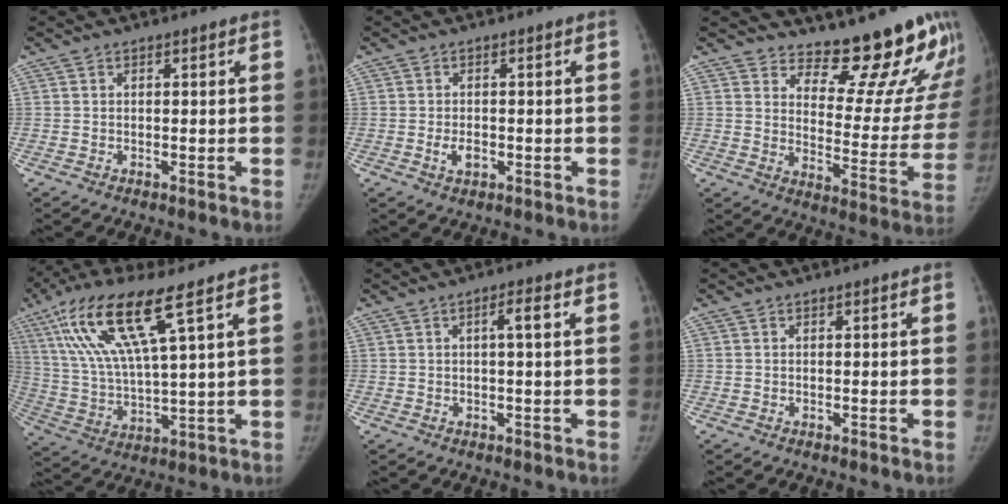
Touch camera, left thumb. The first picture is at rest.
{"total": 2.8, "force": [-0.8, 1.8, 2.0], "torque": [-0.031, 0.001, -0.010]}
{"total": 17.9, "force": [16.1, 4.9, 6.3], "torque": [-0.026, -0.166, 0.202]}
{"total": 16.8, "force": [8.2, 2.9, 14.3], "torque": [-0.306, -0.020, 0.165]}
{"total": 2.7, "force": [0.6, 0.2, 2.6], "torque": [-0.048, 0.008, 0.010]}
{"total": 0.0}